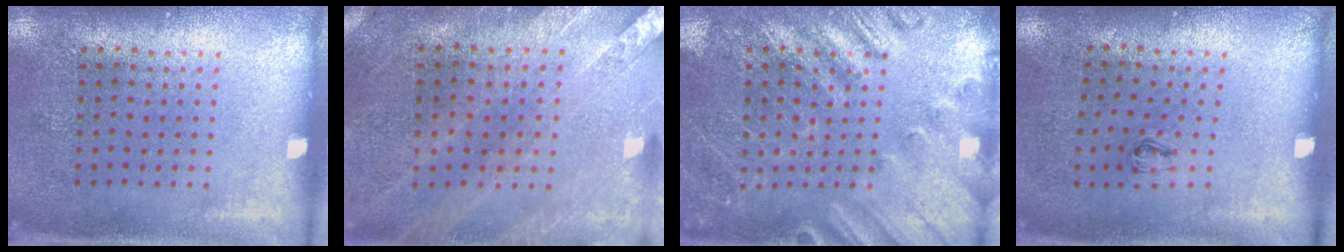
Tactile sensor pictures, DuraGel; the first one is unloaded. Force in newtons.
{"total": 0.5, "press": 0.5, "slide": 0.2}
{"total": 2.4, "press": 2.4, "slide": 0.5}
{"total": 0.6, "press": 0.2, "slide": 0.5}